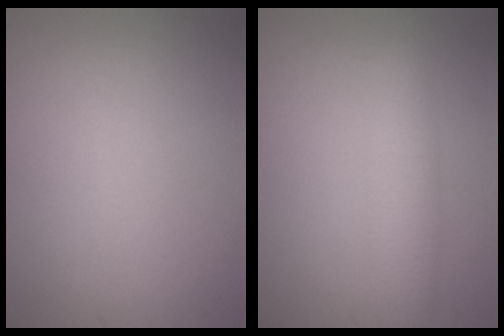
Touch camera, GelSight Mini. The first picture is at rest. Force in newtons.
{"total": 2.9, "press": 2.9, "slide": 0.1}